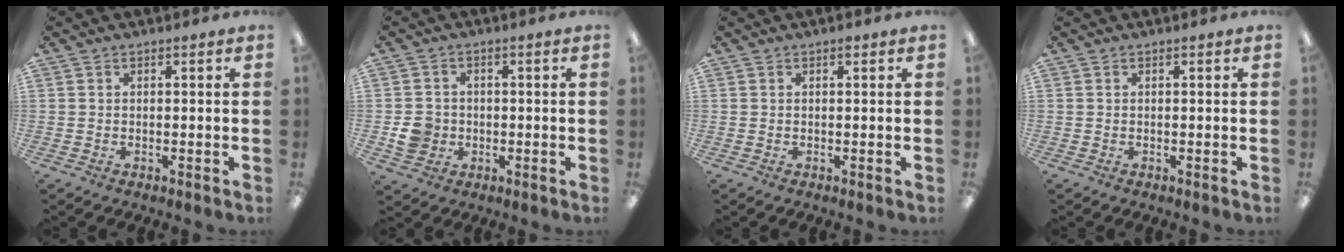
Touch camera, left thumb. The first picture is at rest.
{"total": 5.3, "force": [-1.1, 4.9, 1.7], "torque": [-0.029, 0.008, -0.018]}
{"total": 0.5, "force": [0.4, 0.1, 0.3], "torque": [-0.008, 0.002, 0.006]}
{"total": 0.0}